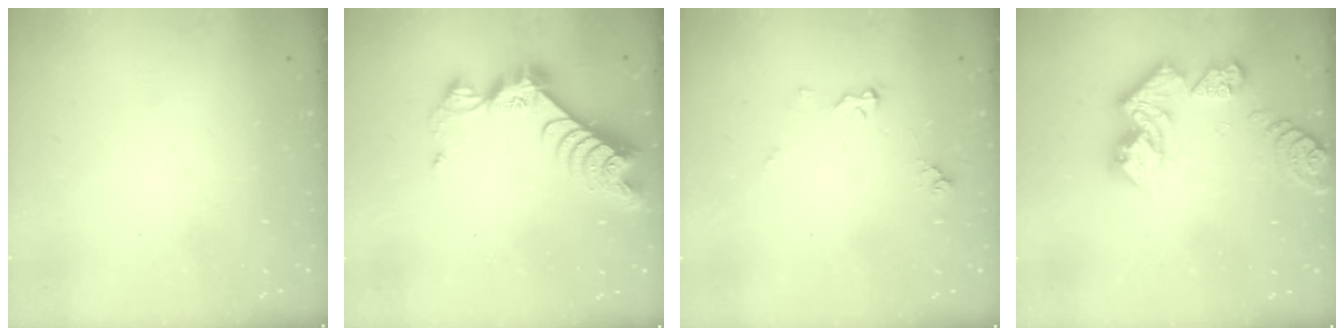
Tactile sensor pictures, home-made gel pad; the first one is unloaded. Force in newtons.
{"total": 10.1, "press": 10.1, "slide": 0.8}
{"total": 5.9, "press": 5.9, "slide": 0.7}
{"total": 12.7, "press": 12.7, "slide": 1.4}